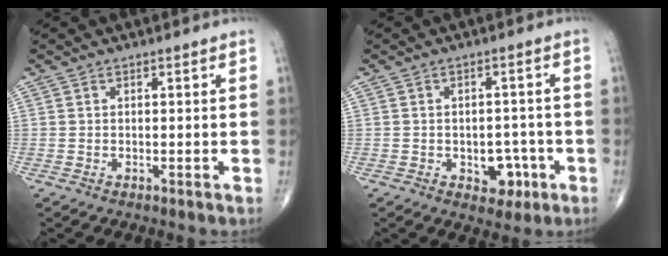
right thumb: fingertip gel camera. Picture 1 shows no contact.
{"total": 5.6, "force": [-2.1, 3.8, 3.5], "torque": [-0.018, 0.017, -0.022]}